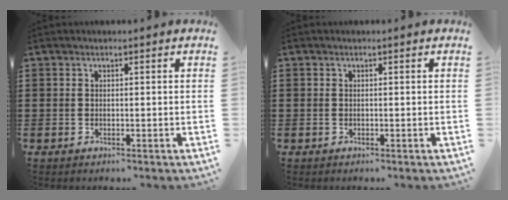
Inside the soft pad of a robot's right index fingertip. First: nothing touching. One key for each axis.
{"total": 0.0}